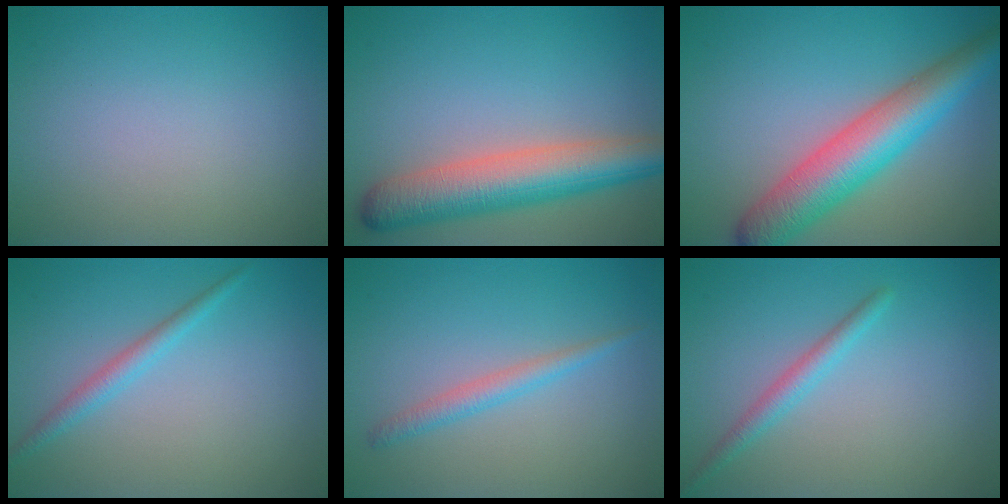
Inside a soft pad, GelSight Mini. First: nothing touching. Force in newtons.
{"total": 7.3, "press": 7.3, "slide": 0.2}
{"total": 7.6, "press": 7.6, "slide": 0.3}
{"total": 1.8, "press": 1.8, "slide": 0.1}
{"total": 1.8, "press": 1.8, "slide": 0.1}
{"total": 1.9, "press": 1.9, "slide": 0.1}